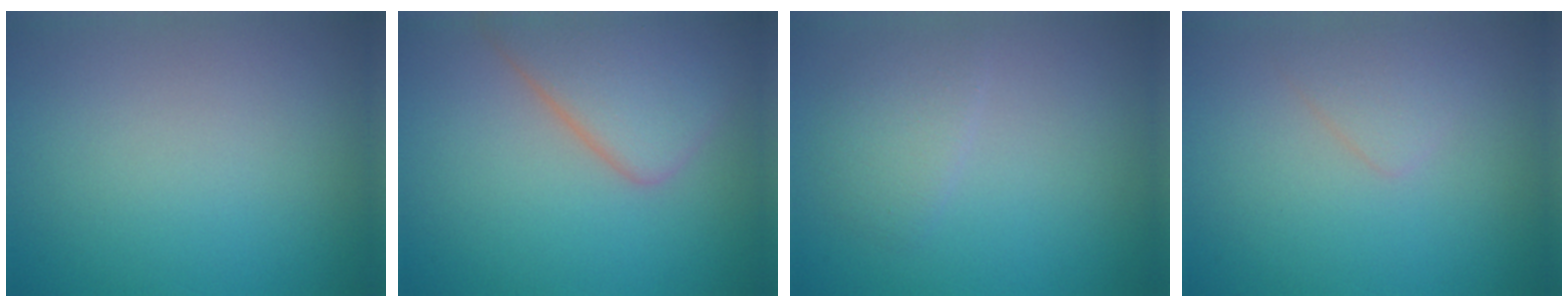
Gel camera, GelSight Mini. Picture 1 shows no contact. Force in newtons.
{"total": 6.1, "press": 6.1, "slide": 0.3}
{"total": 2.0, "press": 2.0, "slide": 0.1}
{"total": 1.5, "press": 1.5, "slide": 0.0}